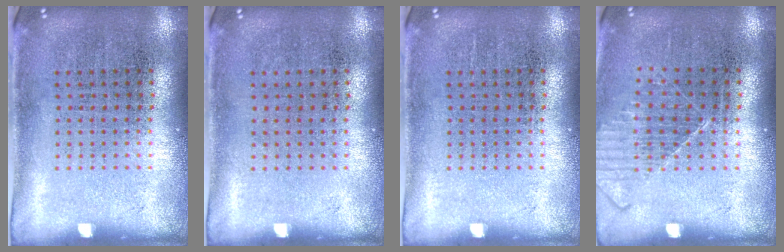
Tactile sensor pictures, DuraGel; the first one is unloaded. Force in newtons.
{"total": 0.0}
{"total": 0.0}
{"total": 1.1, "press": 1.1, "slide": 0.1}